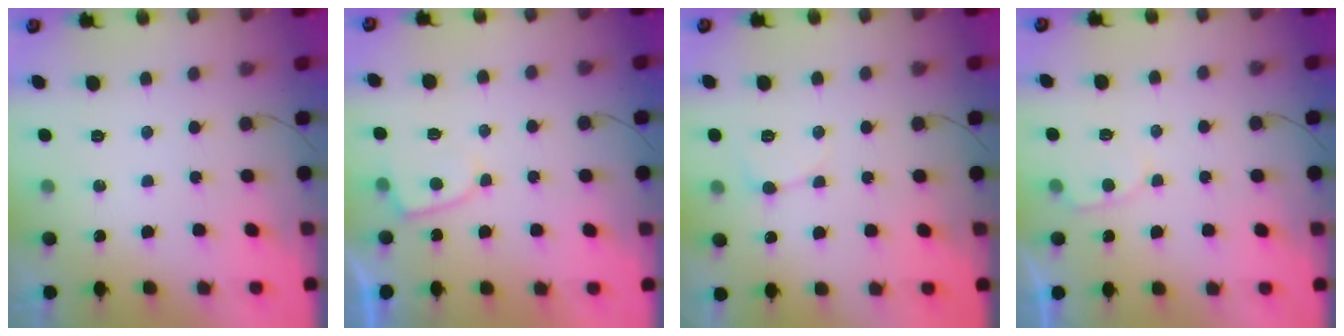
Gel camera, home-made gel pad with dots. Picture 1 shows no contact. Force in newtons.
{"total": 3.9, "press": 3.8, "slide": 0.4}
{"total": 3.6, "press": 3.5, "slide": 0.5}
{"total": 2.9, "press": 2.8, "slide": 0.3}